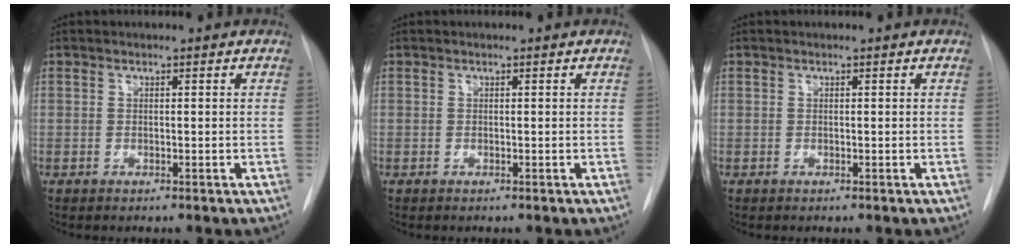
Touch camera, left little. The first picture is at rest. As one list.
[{"total": 0.0}, {"total": 0.0}]